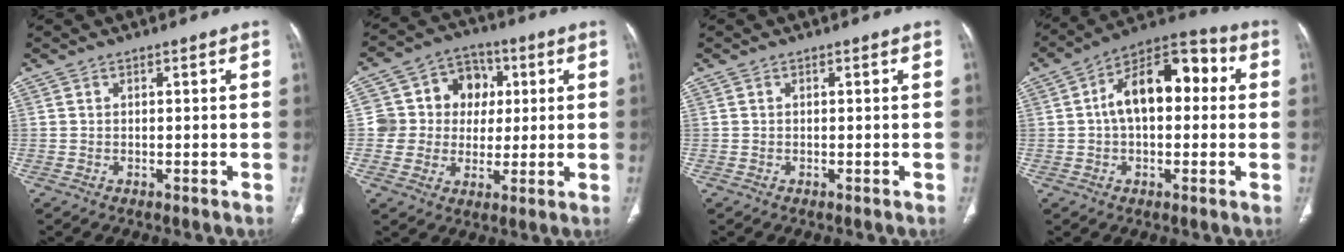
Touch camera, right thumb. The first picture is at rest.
{"total": 12.1, "force": [1.8, 11.2, 4.2], "torque": [-0.017, 0.017, 0.029]}
{"total": 0.0}
{"total": 15.2, "force": [1.9, 8.7, 12.4], "torque": [-0.173, 0.044, 0.019]}